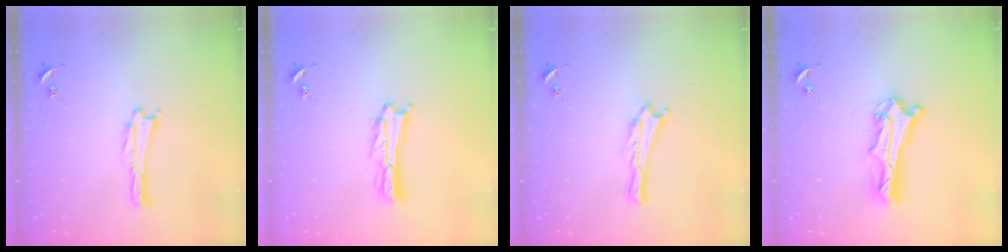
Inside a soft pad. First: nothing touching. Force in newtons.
{"total": 1.6, "press": 1.6, "slide": 0.2}
{"total": 0.0}
{"total": 6.6, "press": 6.6, "slide": 0.5}